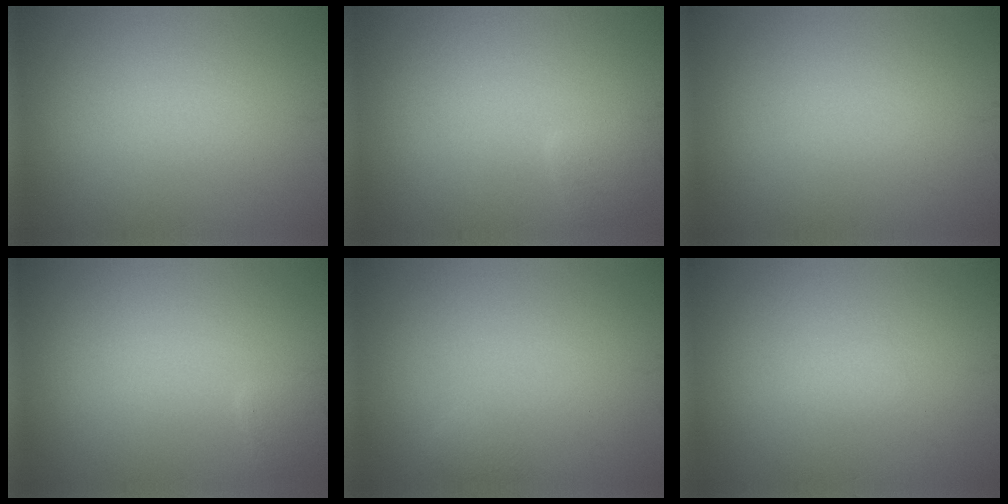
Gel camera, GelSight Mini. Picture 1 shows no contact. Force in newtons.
{"total": 1.5, "press": 1.5, "slide": 0.2}
{"total": 0.0}
{"total": 1.0, "press": 1.0, "slide": 0.1}
{"total": 0.6, "press": 0.6, "slide": 0.0}
{"total": 0.6, "press": 0.6, "slide": 0.1}